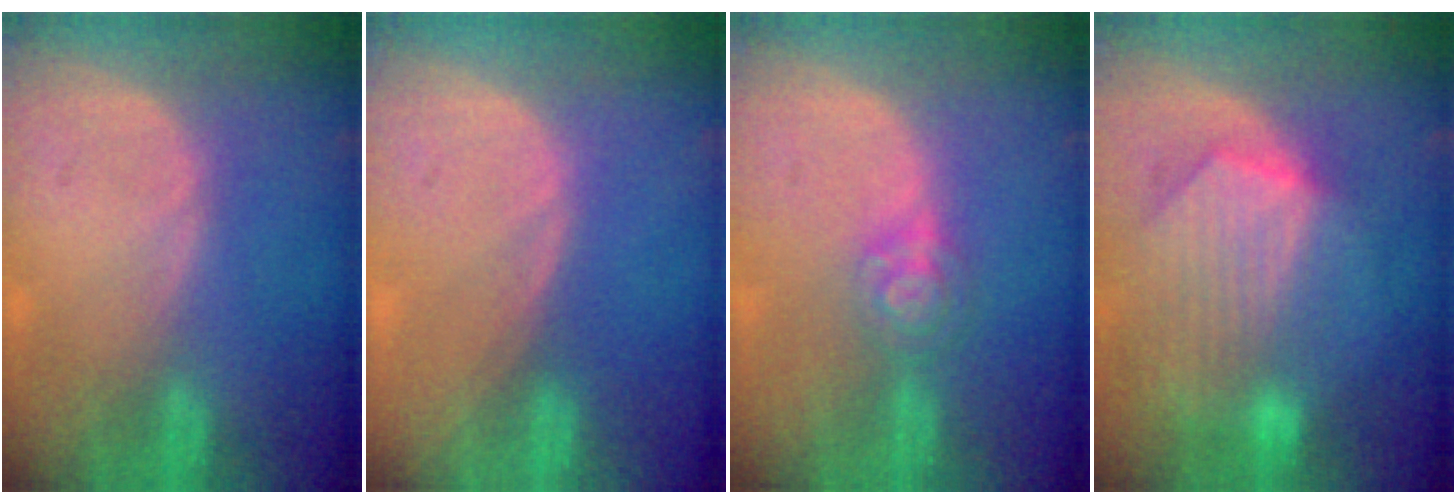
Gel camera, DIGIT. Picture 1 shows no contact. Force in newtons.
{"total": 0.0}
{"total": 4.0, "press": 3.6, "slide": 1.7}
{"total": 10.2, "press": 9.0, "slide": 4.9}